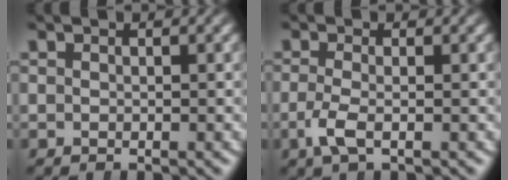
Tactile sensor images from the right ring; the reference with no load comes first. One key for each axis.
{"total": 2.2, "fx": -1.1, "fy": 0.5, "fz": 1.9, "tx": -0.053, "ty": -0.018, "tz": -0.012}